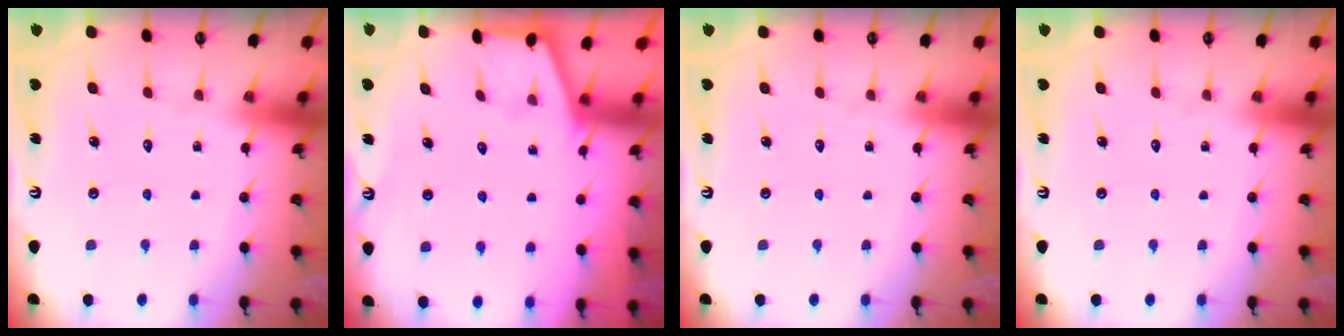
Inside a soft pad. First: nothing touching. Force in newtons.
{"total": 1.3, "press": 1.2, "slide": 0.2}
{"total": 0.0}
{"total": 0.0}